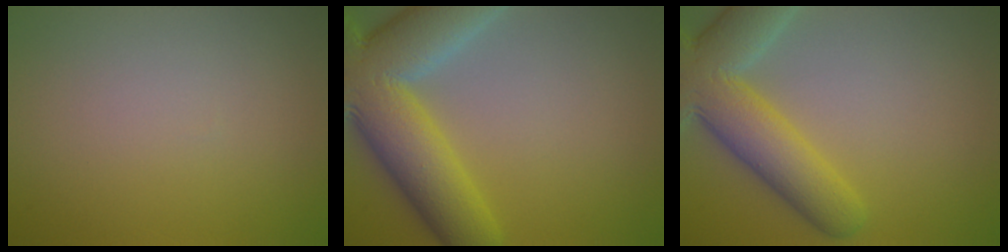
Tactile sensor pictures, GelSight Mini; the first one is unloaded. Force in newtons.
{"total": 11.9, "press": 11.9, "slide": 0.9}
{"total": 8.4, "press": 8.4, "slide": 0.6}